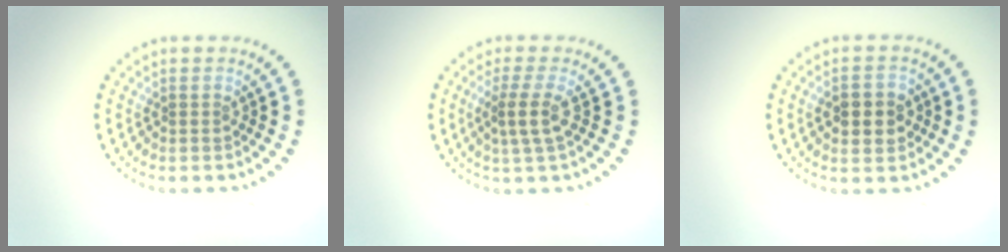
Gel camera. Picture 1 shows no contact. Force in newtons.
{"total": 2.5, "press": 1.8, "slide": 1.8}
{"total": 2.9, "press": 2.9, "slide": 0.1}